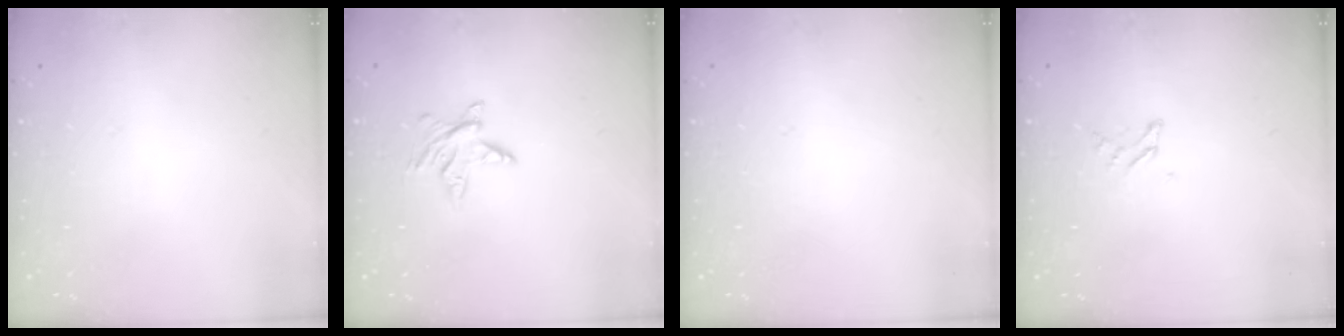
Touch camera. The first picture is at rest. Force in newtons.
{"total": 4.9, "press": 4.9, "slide": 0.5}
{"total": 0.0}
{"total": 2.2, "press": 2.2, "slide": 0.3}